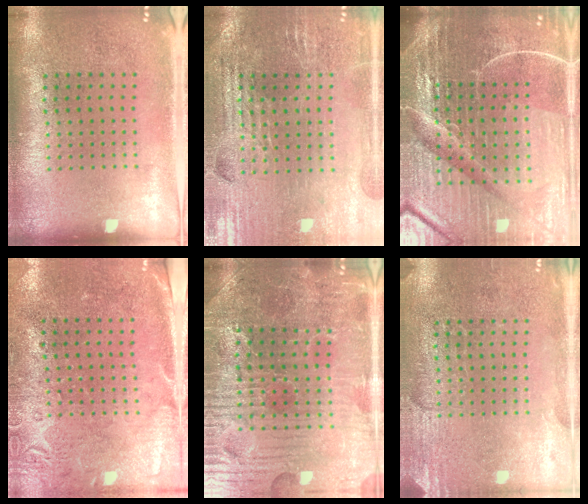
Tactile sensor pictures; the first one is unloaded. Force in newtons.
{"total": 2.8, "press": 2.8, "slide": 0.4}
{"total": 7.1, "press": 6.2, "slide": 3.5}
{"total": 2.7, "press": 2.2, "slide": 1.6}
{"total": 4.1, "press": 4.0, "slide": 0.5}
{"total": 2.7, "press": 2.4, "slide": 1.2}